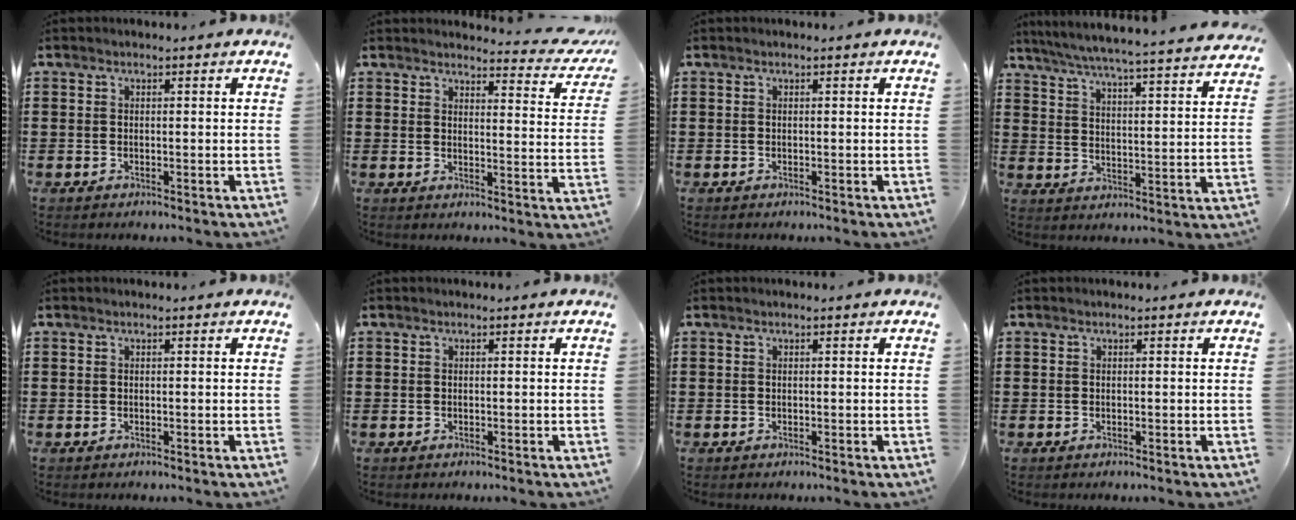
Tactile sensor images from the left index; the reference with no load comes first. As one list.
[{"total": 3.7, "force": [3.4, 0.3, 1.4], "torque": [-0.026, -0.025, 0.056]}, {"total": 0.0}, {"total": 5.3, "force": [4.8, -0.9, 1.9], "torque": [-0.060, -0.042, 0.076]}, {"total": 0.0}, {"total": 0.0}, {"total": 0.0}, {"total": 0.0}]